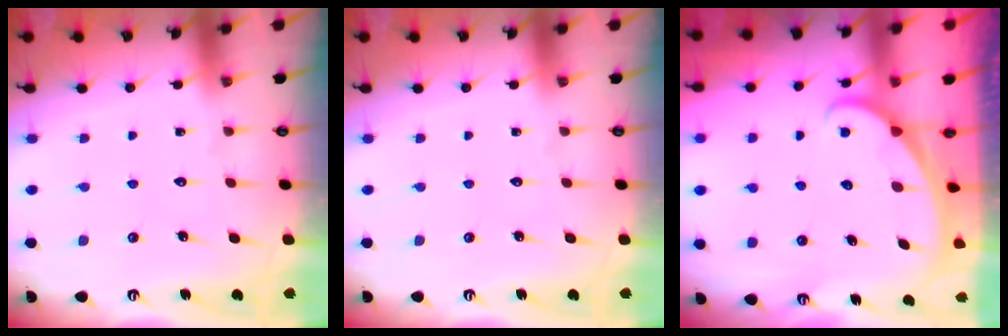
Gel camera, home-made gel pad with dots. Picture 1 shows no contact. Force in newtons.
{"total": 0.0}
{"total": 2.1, "press": 2.1, "slide": 0.0}